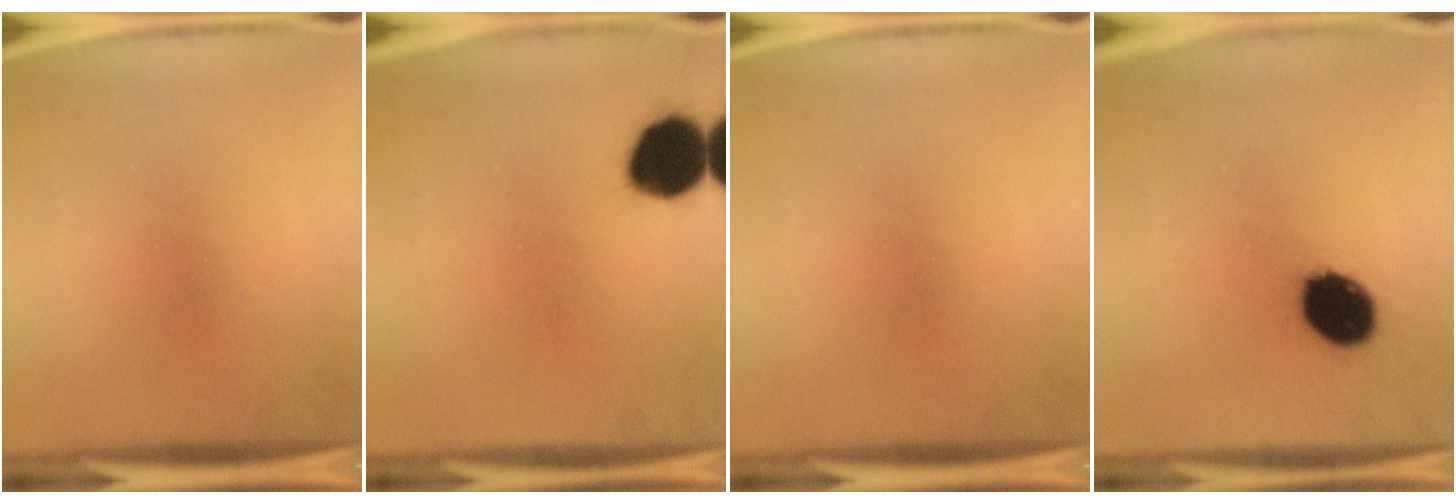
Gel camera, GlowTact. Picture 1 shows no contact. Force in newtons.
{"total": 11.9}
{"total": 0.0}
{"total": 12.9}